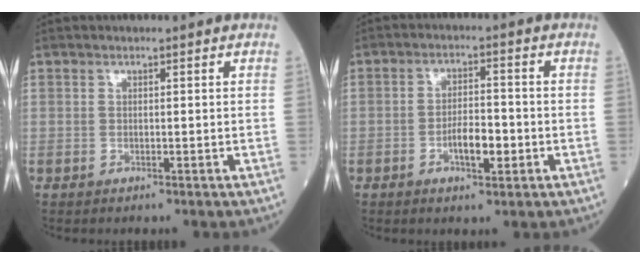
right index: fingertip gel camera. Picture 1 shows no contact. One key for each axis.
{"total": 5.1, "fx": -1.7, "fy": 1.7, "fz": 4.5, "tx": -0.075, "ty": 0.005, "tz": -0.027}